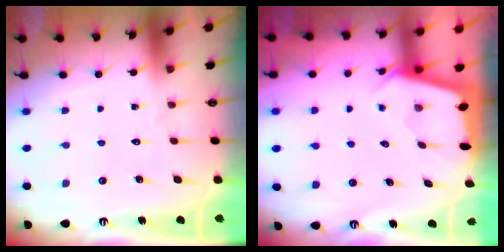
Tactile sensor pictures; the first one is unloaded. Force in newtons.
{"total": 2.1, "press": 2.1, "slide": 0.3}